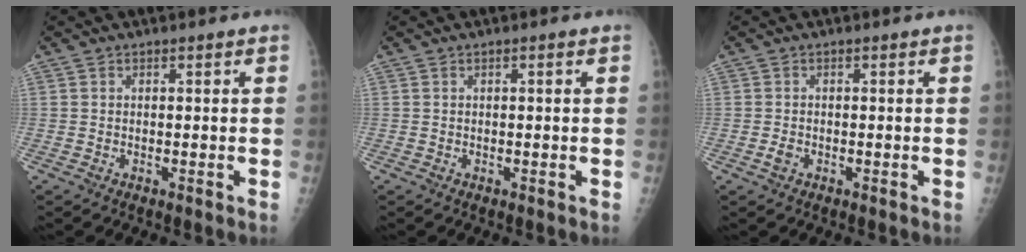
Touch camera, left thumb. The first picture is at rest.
{"total": 0.6, "force": [0.2, 0.1, 0.5], "torque": [-0.011, 0.001, 0.002]}
{"total": 1.2, "force": [-0.4, 0.8, 0.8], "torque": [-0.016, -0.001, -0.008]}